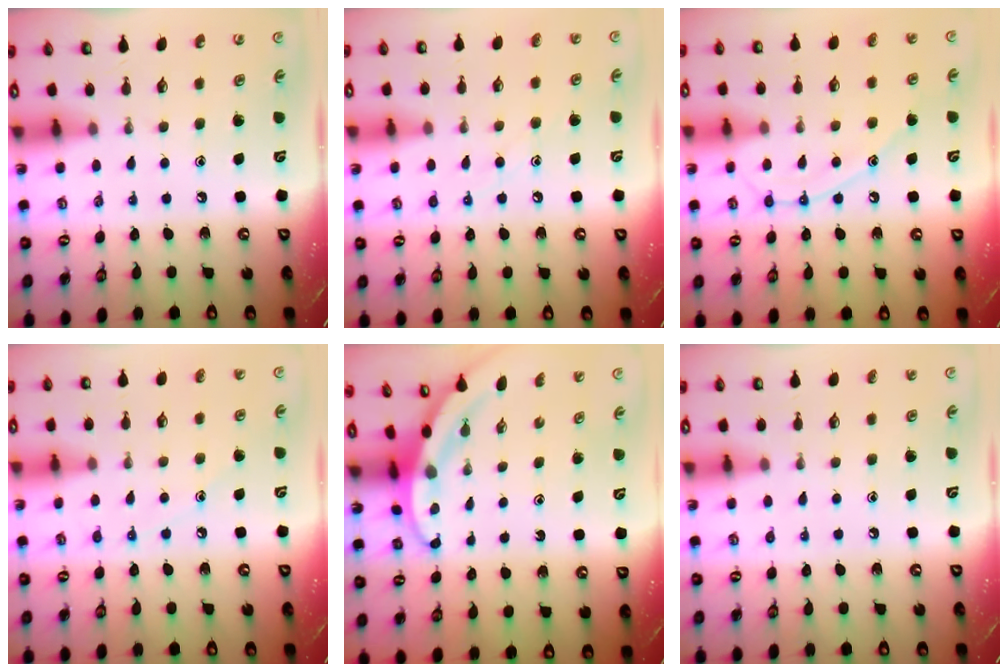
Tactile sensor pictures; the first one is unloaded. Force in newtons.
{"total": 6.4, "press": 6.4, "slide": 0.4}
{"total": 11.5, "press": 11.4, "slide": 1.0}
{"total": 5.9, "press": 5.9, "slide": 0.5}
{"total": 3.3, "press": 3.3, "slide": 0.1}
{"total": 2.7, "press": 2.6, "slide": 0.7}